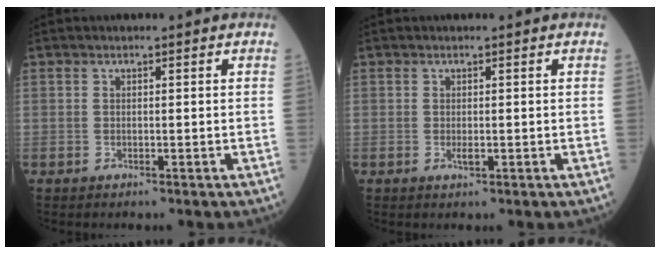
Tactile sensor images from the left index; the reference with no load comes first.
{"total": 0.9, "force": [-0.2, 0.3, 0.8], "torque": [-0.018, -0.002, -0.001]}